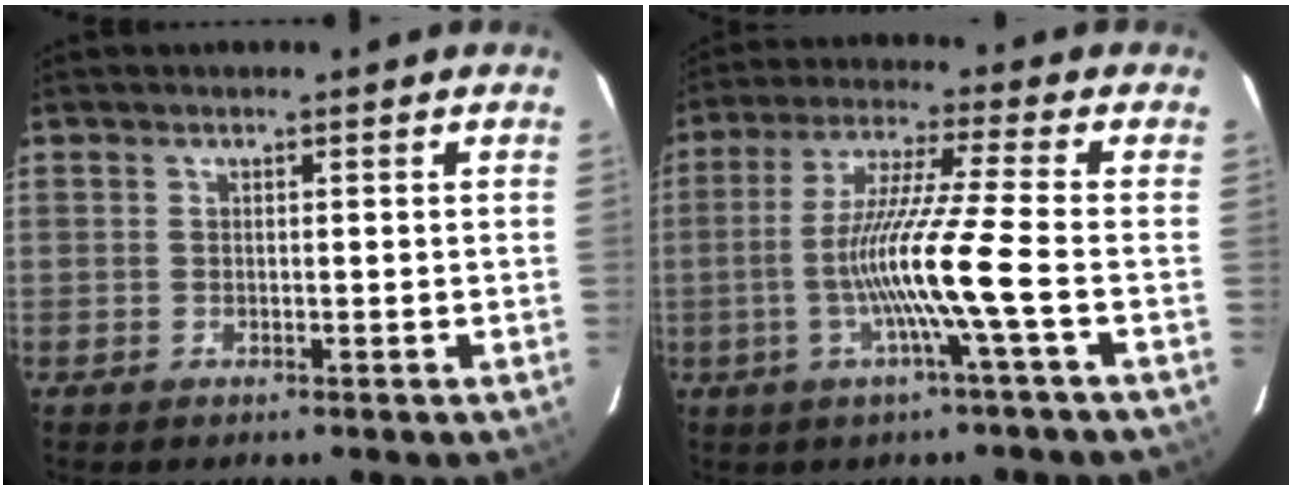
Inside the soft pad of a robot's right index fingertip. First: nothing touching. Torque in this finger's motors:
{"motor_torque": [1.04, -0.41, 0.94, 0.21]}